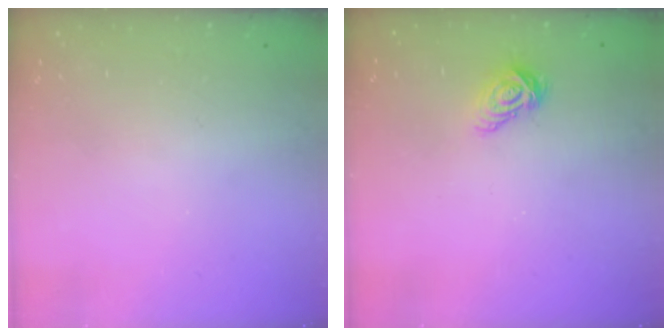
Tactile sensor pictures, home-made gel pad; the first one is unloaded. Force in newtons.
{"total": 6.4, "press": 6.4, "slide": 0.5}